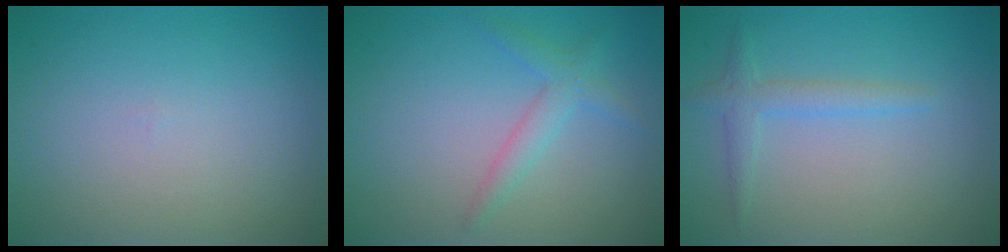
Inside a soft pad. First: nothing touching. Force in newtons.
{"total": 2.1, "press": 2.1, "slide": 0.0}
{"total": 1.9, "press": 1.9, "slide": 0.1}